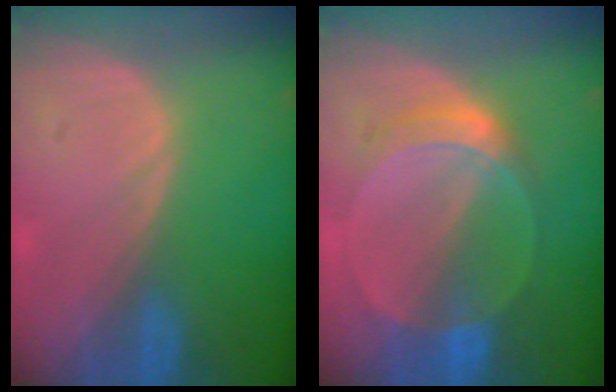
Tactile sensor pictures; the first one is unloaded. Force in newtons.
{"total": 6.1, "press": 5.6, "slide": 2.4}